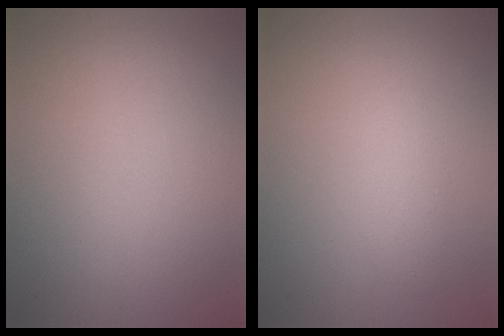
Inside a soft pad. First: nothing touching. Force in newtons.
{"total": 1.4, "press": 1.4, "slide": 0.1}